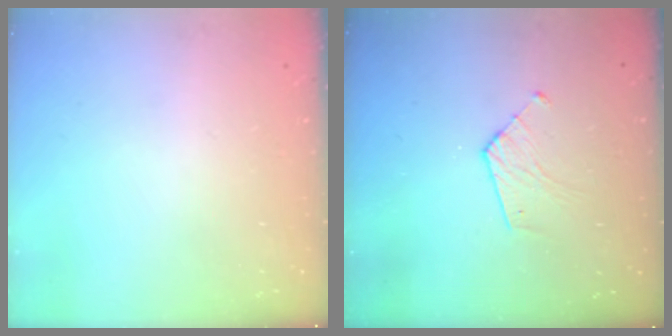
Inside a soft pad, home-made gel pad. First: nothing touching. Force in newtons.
{"total": 6.0, "press": 5.9, "slide": 0.4}